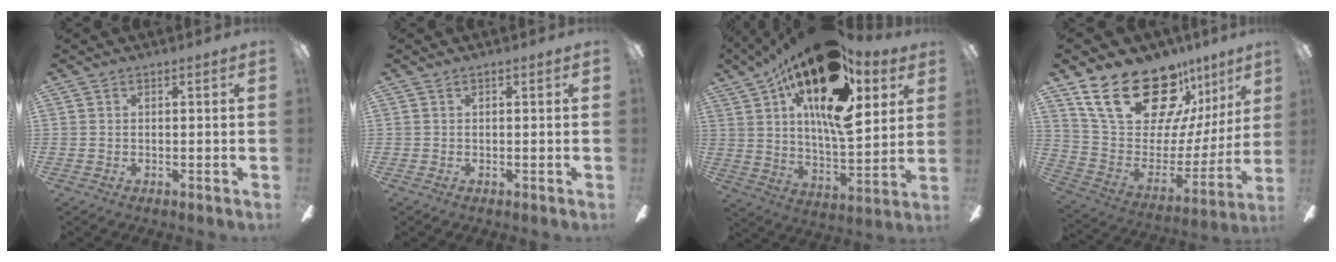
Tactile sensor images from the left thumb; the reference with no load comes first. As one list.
[{"total": 0.0}, {"total": 24.7, "force": [14.0, 9.7, 17.8], "torque": [-0.300, -0.072, 0.235]}, {"total": 27.0, "force": [18.3, 12.7, 15.1], "torque": [-0.252, -0.124, 0.341]}]